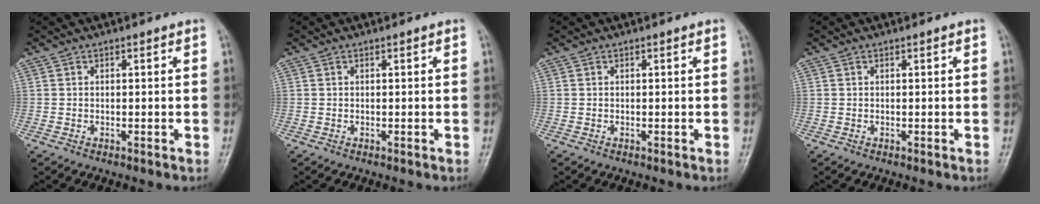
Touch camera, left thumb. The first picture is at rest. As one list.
[{"total": 0.0}, {"total": 0.0}, {"total": 0.0}]